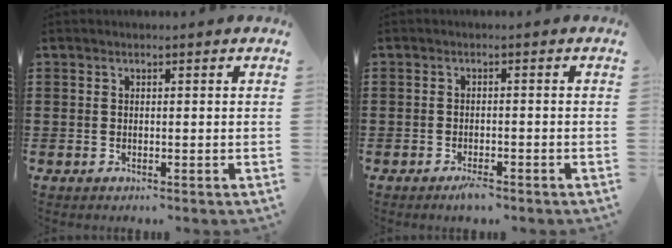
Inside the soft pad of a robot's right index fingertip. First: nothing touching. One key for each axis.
{"total": 1.7, "fx": -1.3, "fy": 0.4, "fz": 1.0, "tx": -0.019, "ty": 0.000, "tz": -0.025}